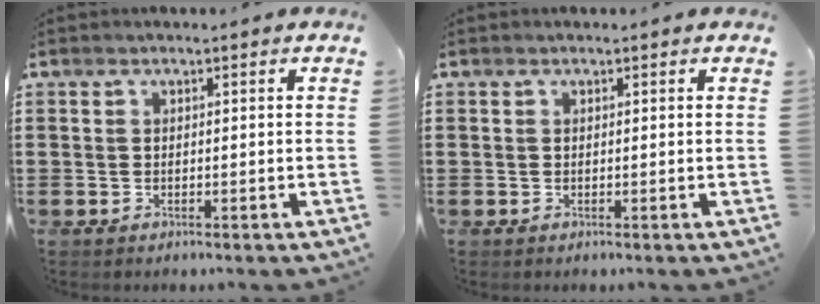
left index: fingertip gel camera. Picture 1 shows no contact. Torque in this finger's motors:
{"motor_torque": [-0.57, 0.25, -0.11, -0.02]}